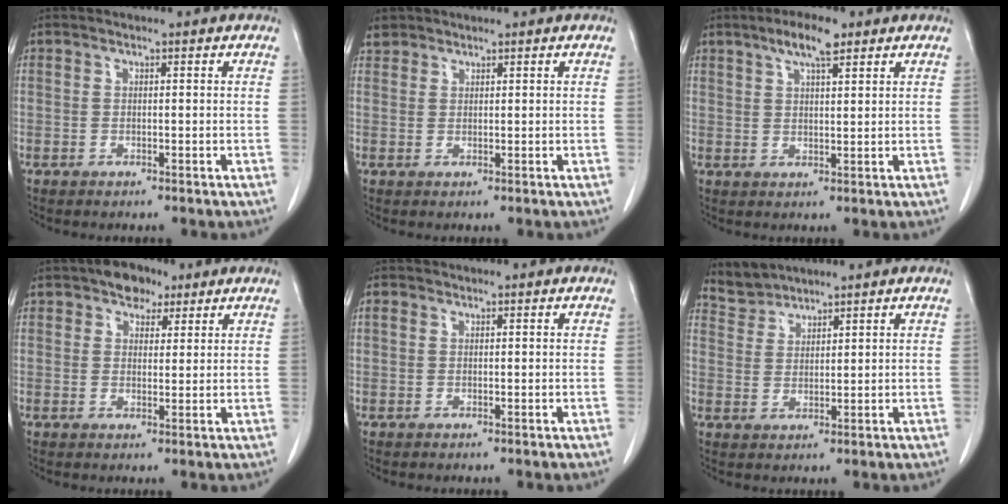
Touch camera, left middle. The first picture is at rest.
{"total": 1.8, "force": [1.4, 1.2, -0.1], "torque": [0.006, 0.008, 0.023]}
{"total": 5.3, "force": [3.4, 1.1, 3.8], "torque": [-0.075, 0.006, 0.058]}
{"total": 4.6, "force": [2.9, 2.9, 2.1], "torque": [-0.031, 0.014, 0.047]}
{"total": 0.9, "force": [0.4, 0.7, 0.3], "torque": [-0.006, 0.008, 0.007]}
{"total": 3.3, "force": [3.2, 0.6, -0.7], "torque": [0.009, 0.008, 0.070]}